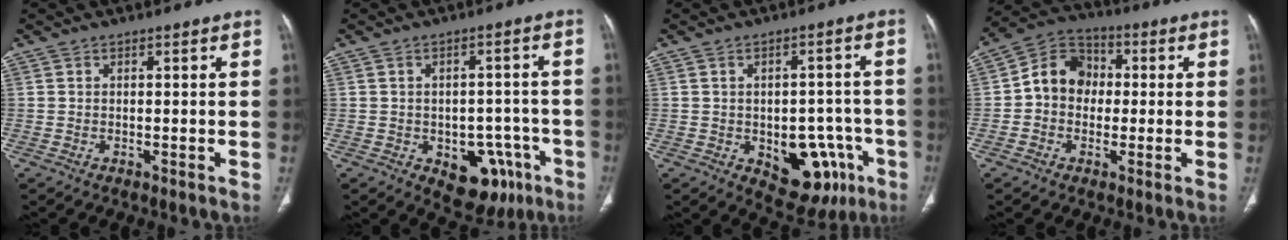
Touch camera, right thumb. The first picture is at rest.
{"total": 11.3, "force": [-5.1, 7.3, 7.0], "torque": [-0.047, 0.029, -0.055]}
{"total": 13.4, "force": [-4.8, 8.3, 9.2], "torque": [-0.074, 0.025, -0.050]}
{"total": 9.8, "force": [0.0, 8.3, 5.2], "torque": [-0.064, 0.031, -0.015]}